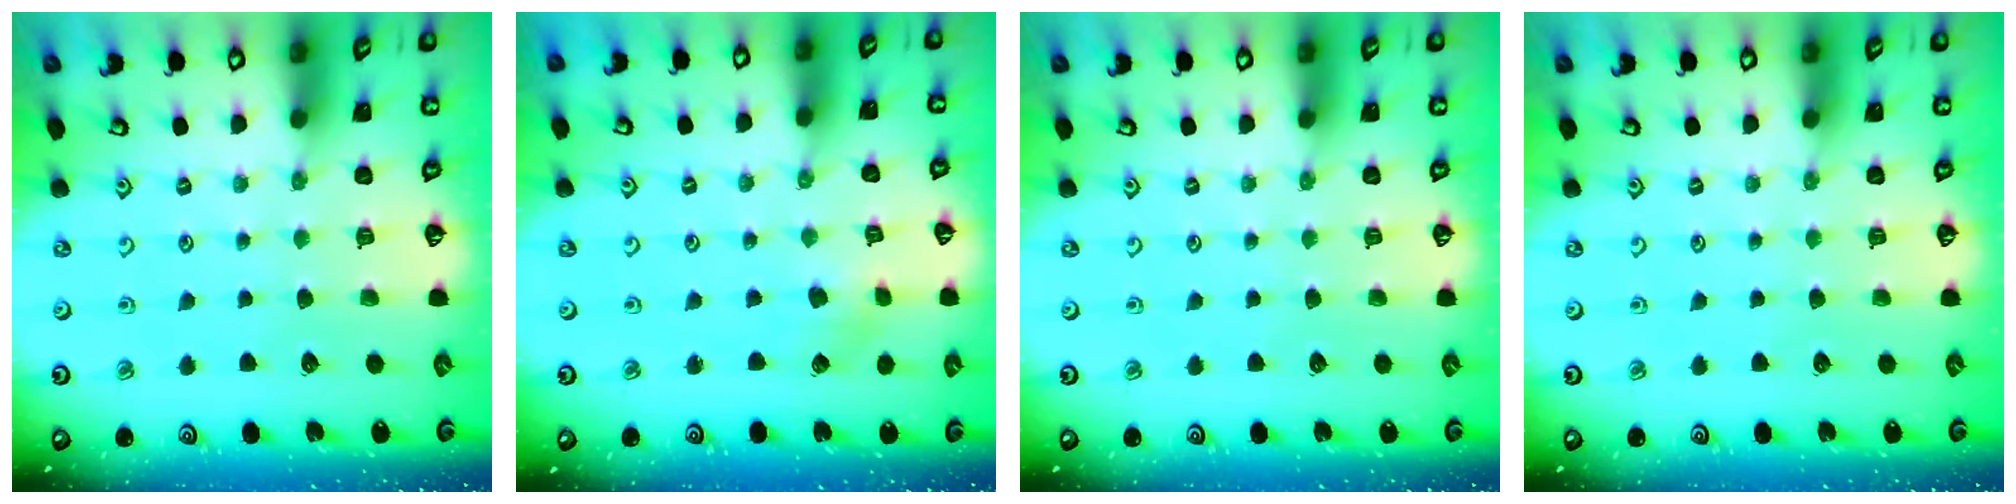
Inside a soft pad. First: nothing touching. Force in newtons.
{"total": 3.8, "press": 3.8, "slide": 0.4}
{"total": 0.0}
{"total": 0.0}